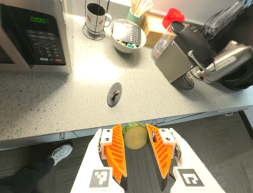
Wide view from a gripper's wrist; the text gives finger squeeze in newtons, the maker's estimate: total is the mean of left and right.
{"total": 8.1, "left": 7.6, "right": 8.6}